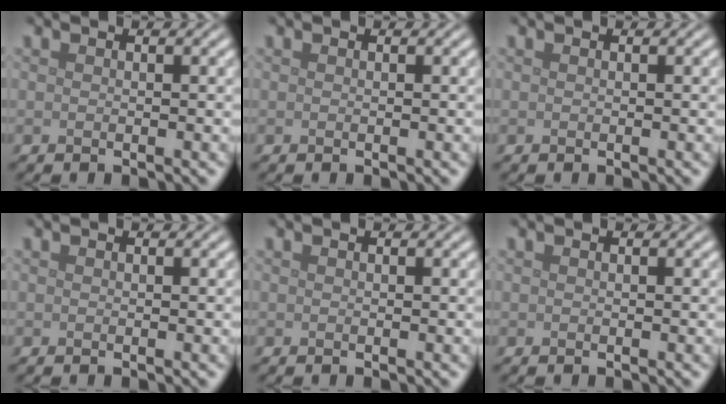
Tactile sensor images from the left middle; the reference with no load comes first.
{"total": 0.0}
{"total": 0.0}
{"total": 0.0}
{"total": 0.0}
{"total": 0.0}